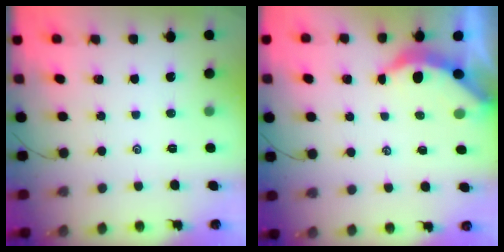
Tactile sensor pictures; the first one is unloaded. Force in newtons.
{"total": 3.9, "press": 3.8, "slide": 0.5}